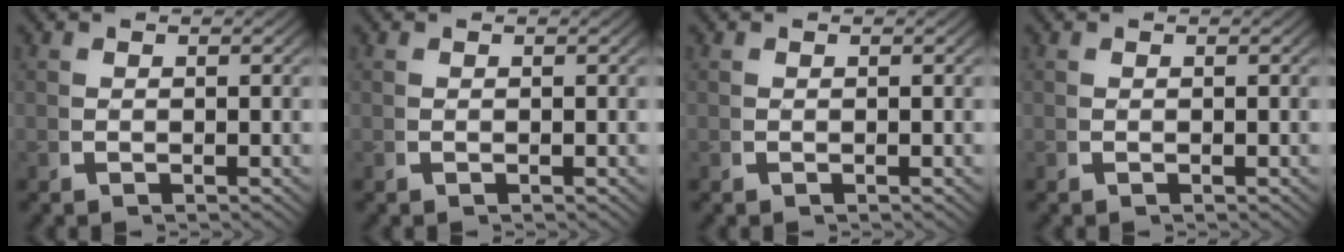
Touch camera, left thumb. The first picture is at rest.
{"total": 0.0}
{"total": 0.0}
{"total": 0.0}